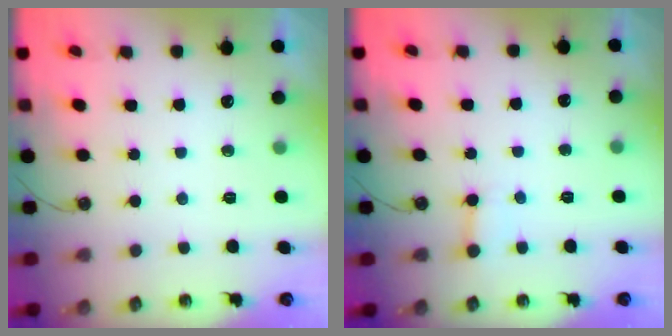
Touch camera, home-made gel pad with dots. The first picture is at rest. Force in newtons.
{"total": 2.8, "press": 2.8, "slide": 0.5}